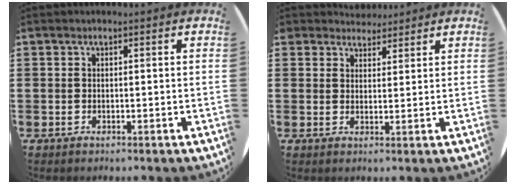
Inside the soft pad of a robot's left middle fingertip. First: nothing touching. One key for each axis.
{"total": 3.3, "fx": 3.2, "fy": 1.1, "fz": -0.1, "tx": -0.001, "ty": -0.010, "tz": 0.058}